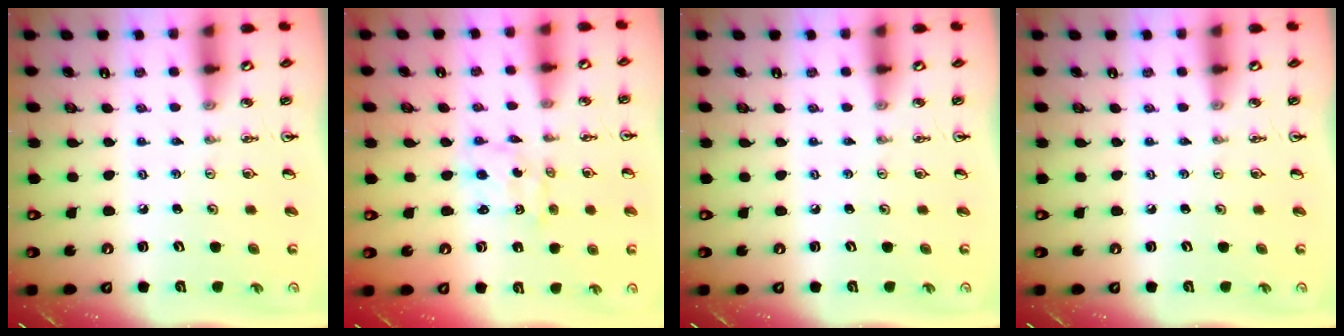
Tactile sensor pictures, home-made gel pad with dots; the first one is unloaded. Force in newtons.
{"total": 1.6, "press": 1.3, "slide": 0.8}
{"total": 0.0}
{"total": 0.0}